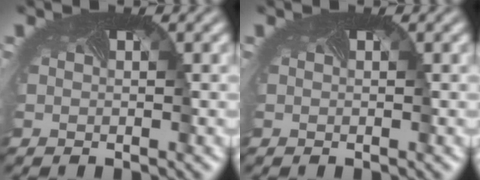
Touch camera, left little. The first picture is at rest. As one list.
[{"total": 0.0}]